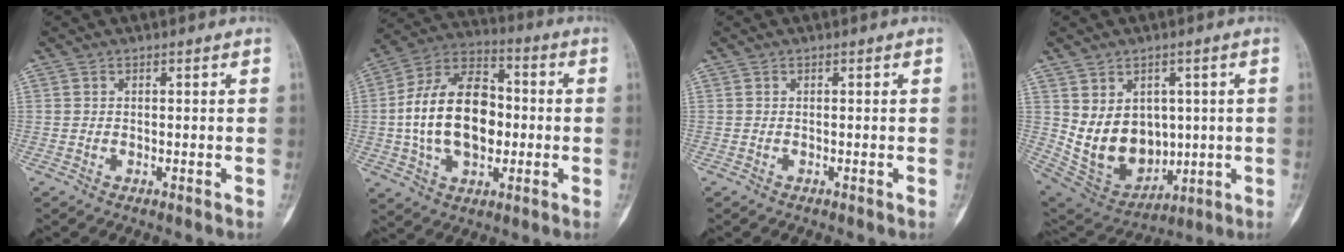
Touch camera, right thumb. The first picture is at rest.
{"total": 19.2, "force": [-0.9, 12.2, 14.9], "torque": [-0.241, 0.028, -0.016]}
{"total": 0.0}
{"total": 14.0, "force": [1.0, 10.8, 8.8], "torque": [-0.102, -0.005, 0.058]}